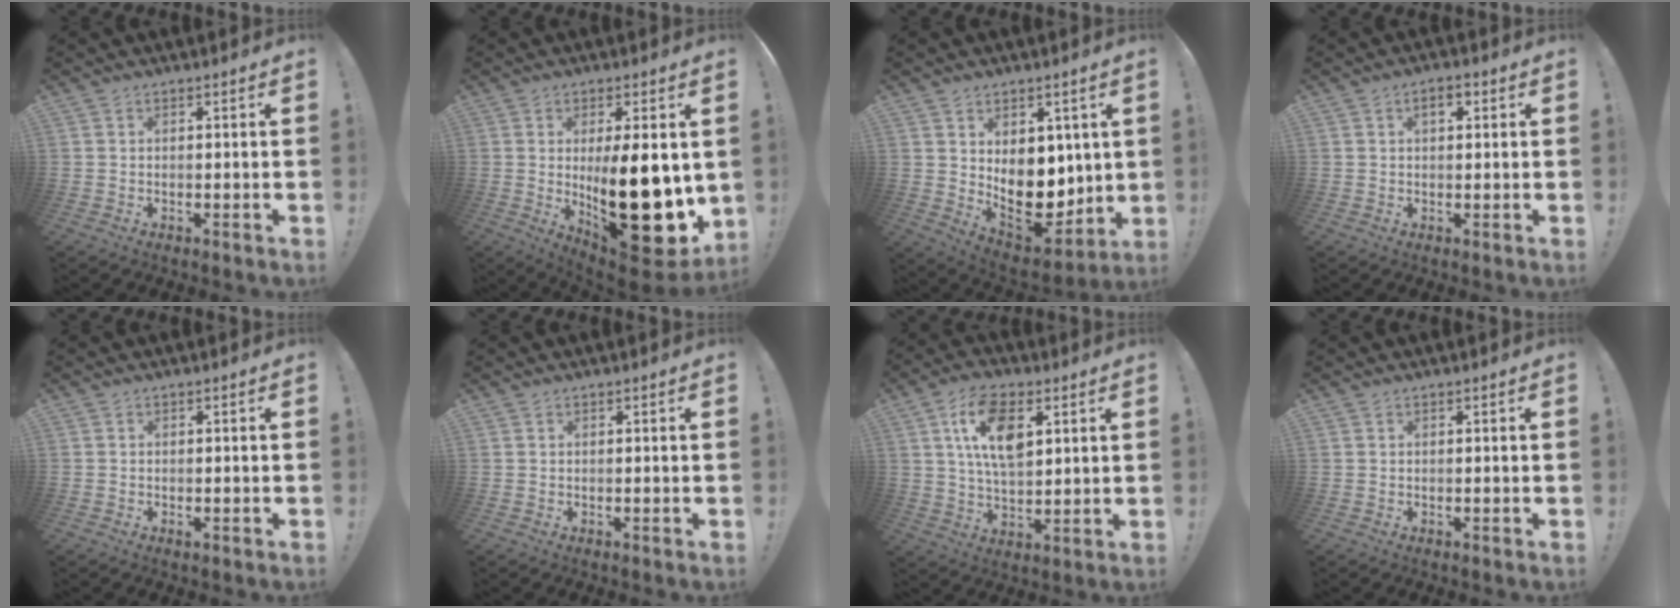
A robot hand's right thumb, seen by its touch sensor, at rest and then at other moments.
{"total": 24.0, "force": [-0.5, 8.5, 22.5], "torque": [-0.333, -0.035, 0.008]}
{"total": 14.6, "force": [1.9, 10.9, 9.5], "torque": [-0.128, -0.037, 0.054]}
{"total": 3.2, "force": [1.1, 1.5, 2.5], "torque": [-0.031, -0.001, 0.013]}
{"total": 0.8, "force": [-0.6, 0.4, 0.1], "torque": [0.001, 0.000, -0.010]}
{"total": 0.0}
{"total": 14.1, "force": [4.8, 7.6, 10.8], "torque": [-0.187, 0.007, 0.086]}
{"total": 0.0}